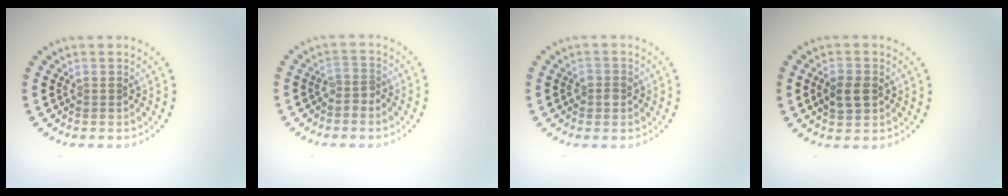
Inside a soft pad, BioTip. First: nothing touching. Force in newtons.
{"total": 1.4, "press": 1.1, "slide": 0.8}
{"total": 1.3, "press": 1.2, "slide": 0.5}
{"total": 2.6, "press": 2.6, "slide": 0.1}